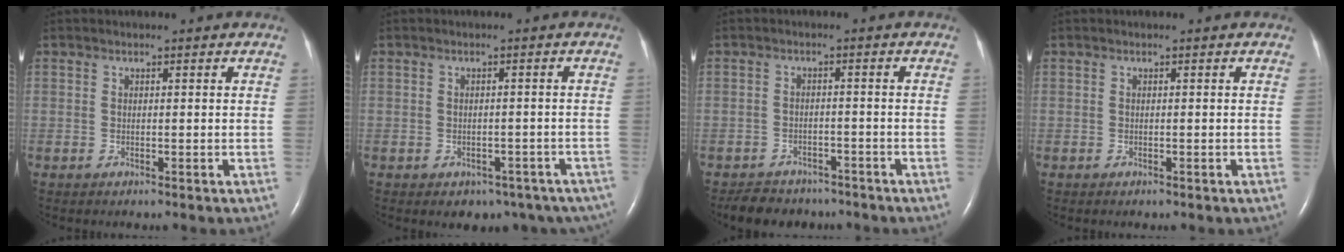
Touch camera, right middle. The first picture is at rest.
{"total": 9.5, "force": [-6.8, 6.0, 3.0], "torque": [-0.025, 0.005, -0.070]}
{"total": 6.8, "force": [-5.8, 3.2, 1.4], "torque": [-0.023, -0.001, -0.082]}
{"total": 0.0}